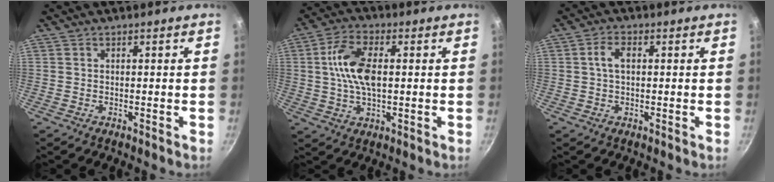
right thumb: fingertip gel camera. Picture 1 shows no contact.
{"total": 10.7, "force": [1.3, 5.5, 9.1], "torque": [-0.168, 0.015, 0.019]}
{"total": 3.6, "force": [0.6, 2.1, 2.9], "torque": [-0.052, 0.009, 0.009]}